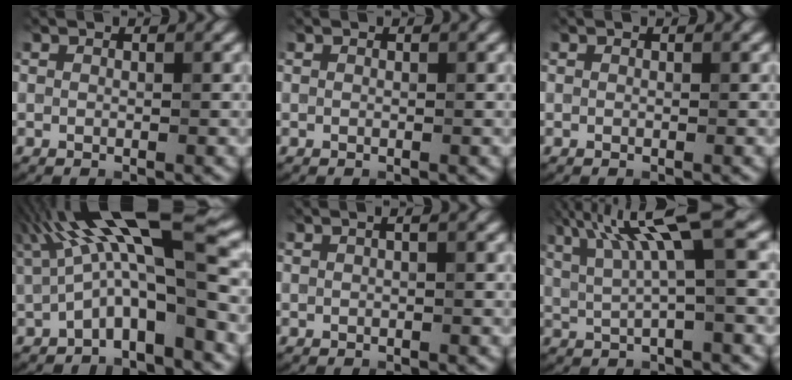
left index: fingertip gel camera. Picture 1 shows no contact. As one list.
[{"total": 0.0}, {"total": 0.0}, {"total": 10.0, "force": [1.5, 2.7, 9.5], "torque": [-0.154, 0.012, 0.017]}, {"total": 1.8, "force": [0.7, 0.8, 1.5], "torque": [-0.011, 0.014, -0.007]}, {"total": 8.5, "force": [3.2, 1.4, 7.8], "torque": [-0.139, 0.024, 0.062]}]